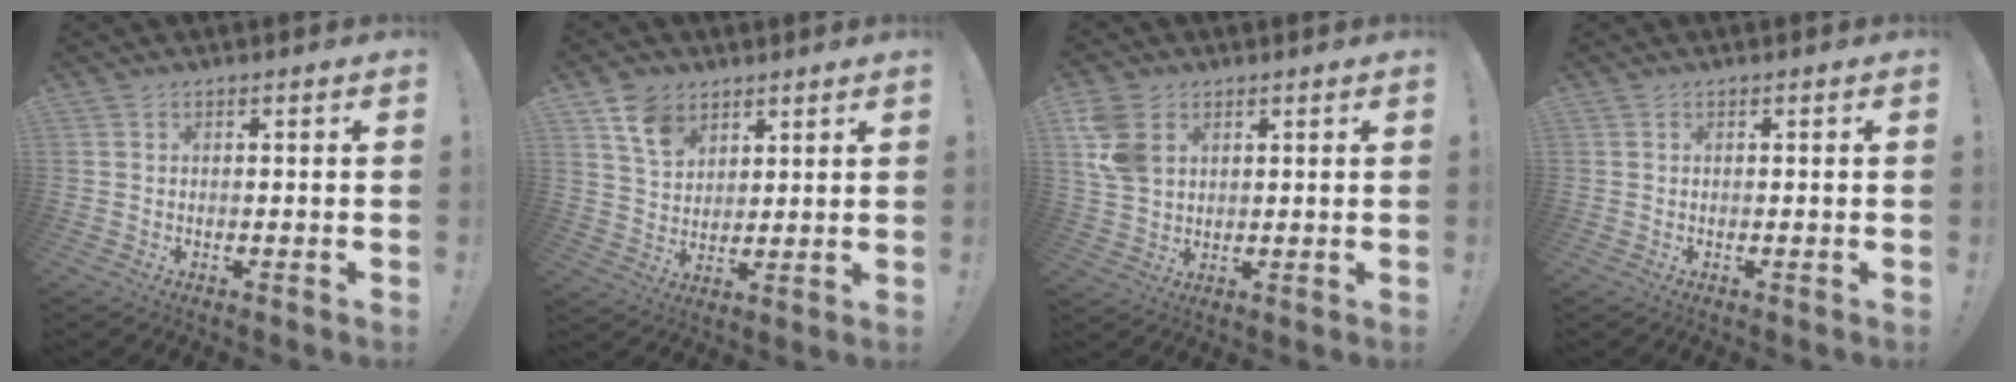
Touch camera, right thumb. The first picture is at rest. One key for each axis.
{"total": 9.4, "fx": 5.8, "fy": 6.2, "fz": 3.8, "tx": -0.058, "ty": -0.030, "tz": 0.113}
{"total": 9.4, "fx": 3.7, "fy": 6.6, "fz": 5.5, "tx": -0.114, "ty": -0.004, "tz": 0.074}
{"total": 0.0}